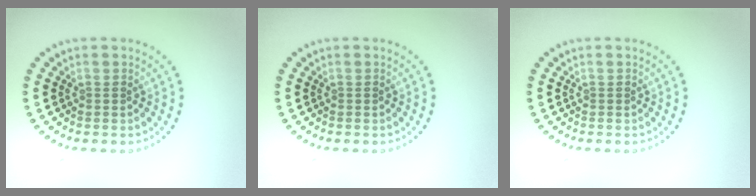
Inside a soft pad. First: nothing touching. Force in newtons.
{"total": 0.0}
{"total": 0.0}